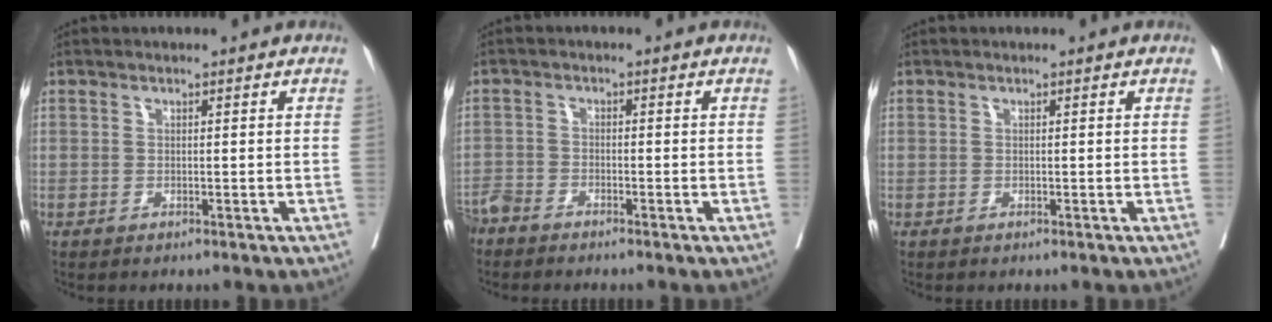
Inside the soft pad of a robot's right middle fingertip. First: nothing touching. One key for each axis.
{"total": 3.3, "fx": -3.1, "fy": 0.8, "fz": 0.7, "tx": -0.008, "ty": -0.007, "tz": -0.064}
{"total": 0.0}